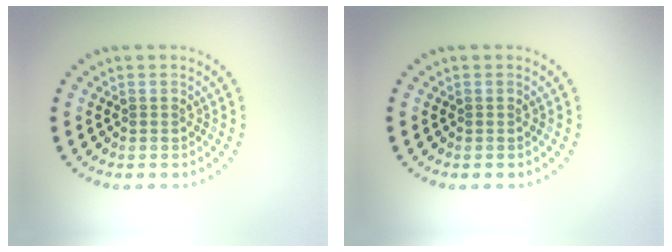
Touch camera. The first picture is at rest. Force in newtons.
{"total": 0.0}